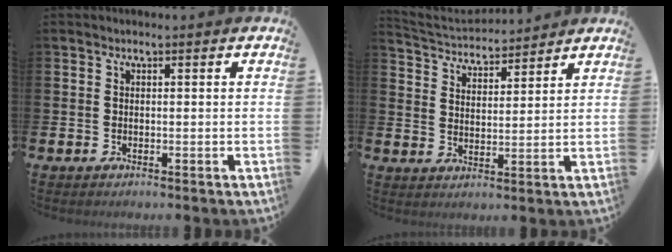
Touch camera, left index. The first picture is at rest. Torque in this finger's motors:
{"motor_torque": [0.55, -0.78, 0.08, 0.00]}